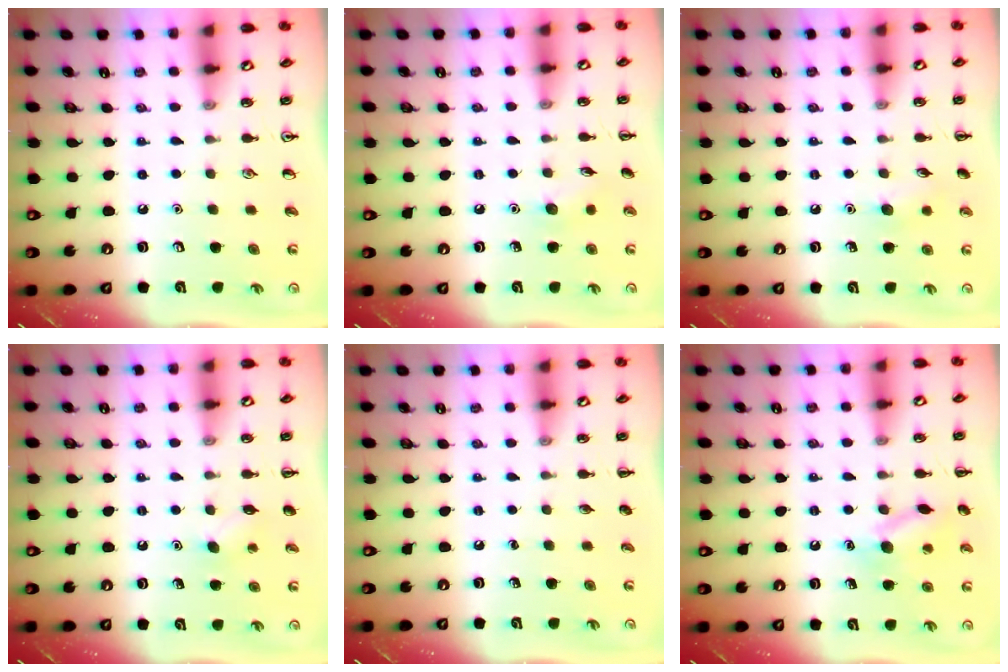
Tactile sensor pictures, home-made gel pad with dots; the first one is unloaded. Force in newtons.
{"total": 5.8, "press": 5.6, "slide": 1.7}
{"total": 6.8, "press": 6.6, "slide": 1.8}
{"total": 5.7, "press": 5.5, "slide": 1.4}
{"total": 0.0}
{"total": 11.1, "press": 11.0, "slide": 1.7}